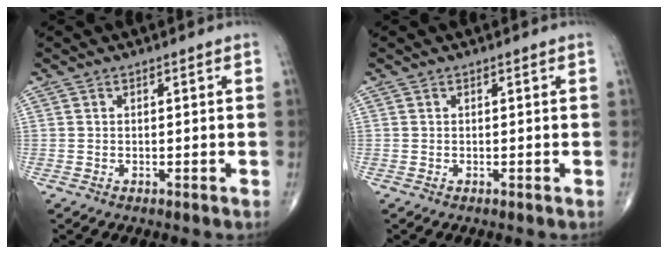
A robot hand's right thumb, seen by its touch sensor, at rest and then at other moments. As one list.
[{"total": 0.0}]